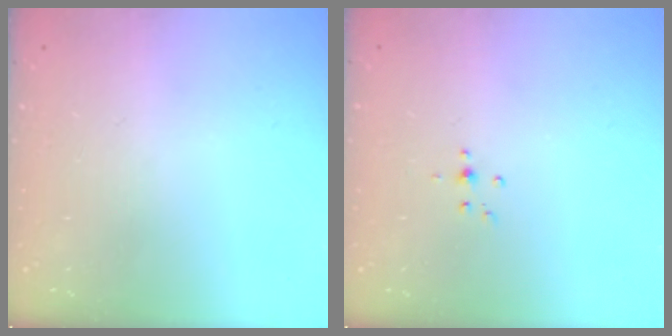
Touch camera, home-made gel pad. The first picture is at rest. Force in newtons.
{"total": 3.0, "press": 2.9, "slide": 0.9}